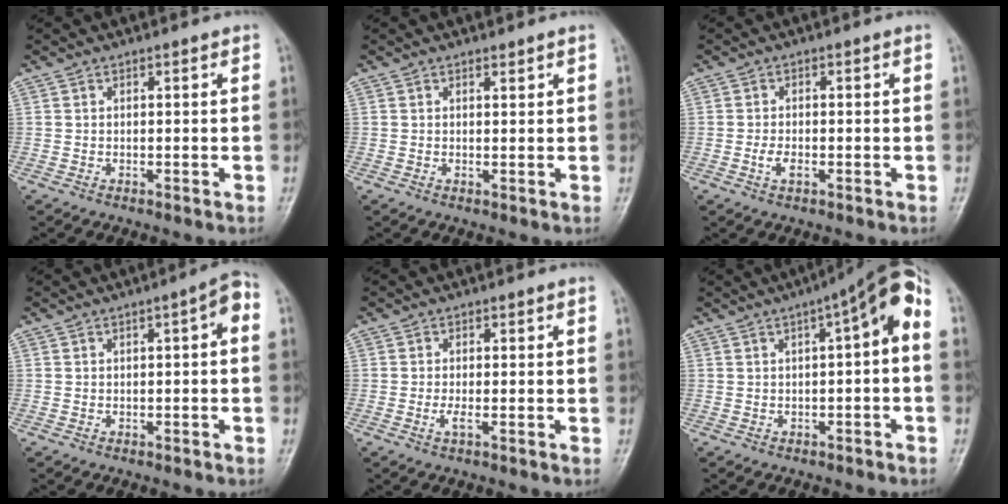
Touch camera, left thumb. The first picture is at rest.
{"total": 1.0, "force": [0.7, 0.5, 0.5], "torque": [-0.001, -0.003, 0.010]}
{"total": 2.5, "force": [-0.9, 1.4, 1.9], "torque": [-0.037, 0.006, -0.019]}
{"total": 3.4, "force": [-0.2, 1.2, 3.2], "torque": [-0.036, 0.026, -0.010]}
{"total": 1.7, "force": [-0.6, 0.5, 1.5], "torque": [-0.033, -0.003, -0.016]}
{"total": 8.3, "force": [0.6, 2.5, 7.8], "torque": [-0.105, 0.044, -0.001]}